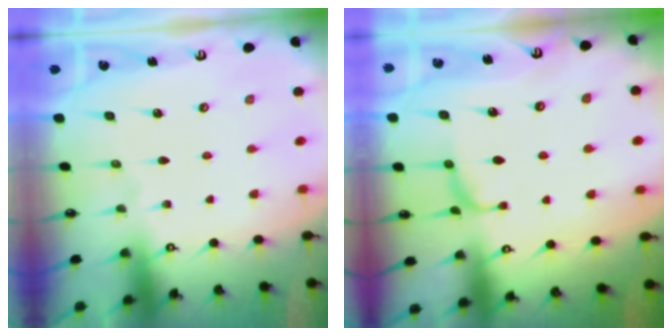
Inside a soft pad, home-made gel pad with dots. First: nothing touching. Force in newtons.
{"total": 0.0}